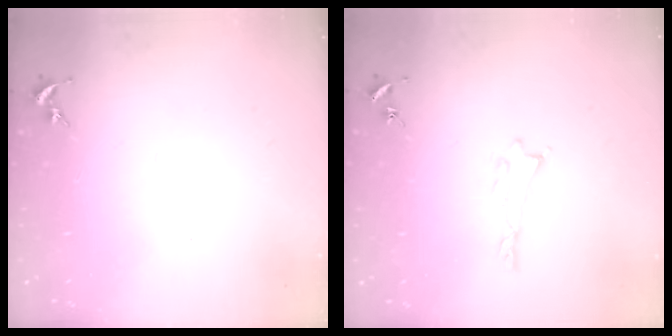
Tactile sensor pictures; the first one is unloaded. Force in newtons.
{"total": 0.0}